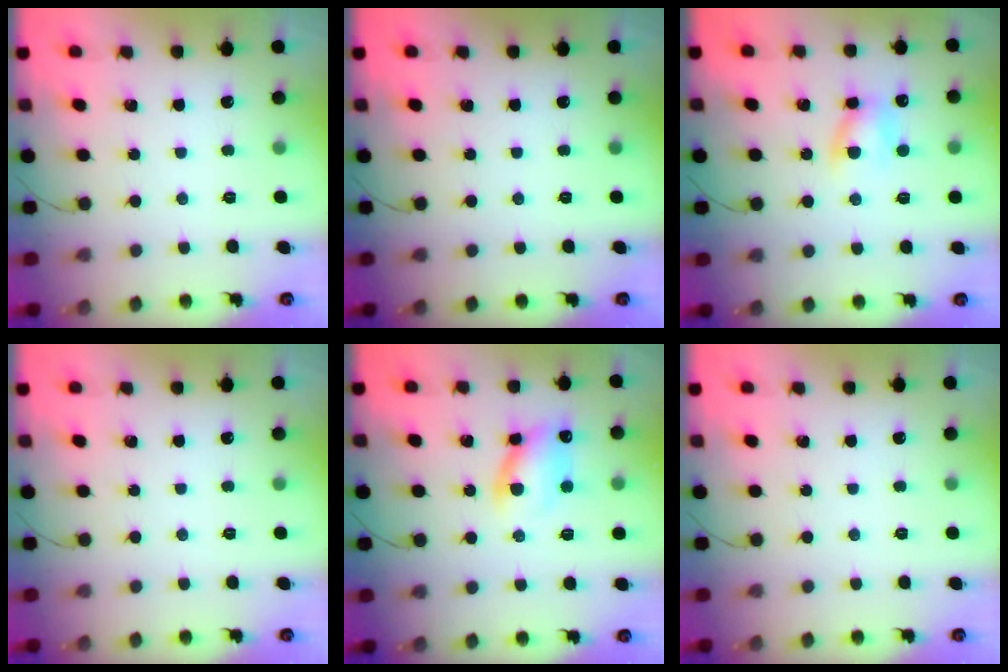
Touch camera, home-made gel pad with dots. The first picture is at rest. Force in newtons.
{"total": 0.0}
{"total": 7.0, "press": 6.8, "slide": 1.6}
{"total": 0.0}
{"total": 11.0, "press": 10.9, "slide": 1.5}
{"total": 0.0}